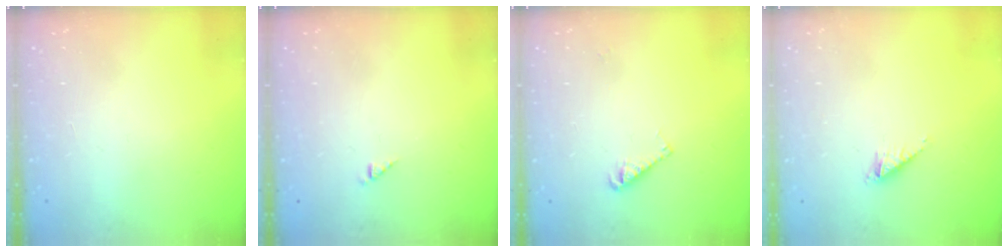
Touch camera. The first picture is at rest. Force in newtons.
{"total": 0.8, "press": 0.8, "slide": 0.2}
{"total": 3.8, "press": 3.8, "slide": 0.4}
{"total": 2.2, "press": 2.2, "slide": 0.3}